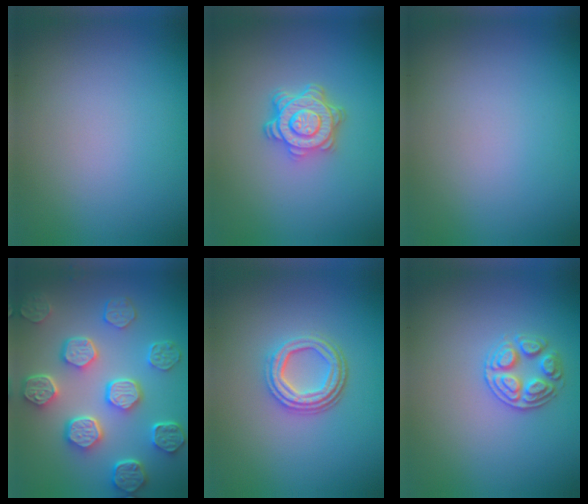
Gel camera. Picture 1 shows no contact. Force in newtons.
{"total": 4.6, "press": 3.4, "slide": 3.1}
{"total": 0.0}
{"total": 7.8, "press": 6.0, "slide": 5.0}
{"total": 4.2, "press": 3.2, "slide": 2.7}
{"total": 2.7, "press": 2.7, "slide": 0.5}